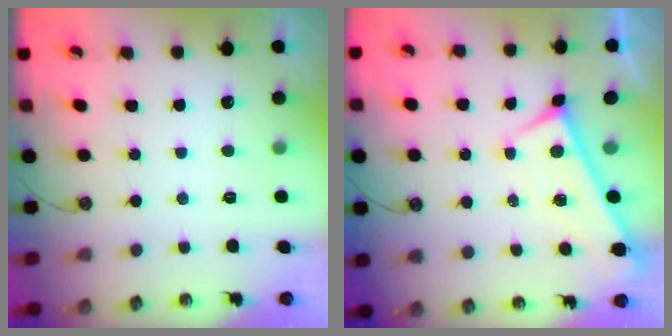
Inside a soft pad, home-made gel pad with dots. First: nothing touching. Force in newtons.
{"total": 0.0}